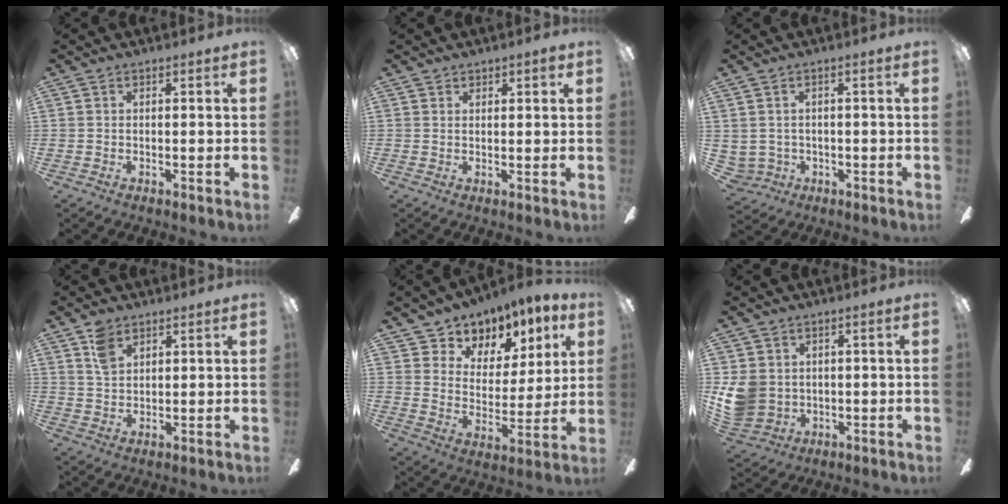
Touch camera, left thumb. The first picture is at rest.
{"total": 1.9, "force": [1.6, 0.9, 0.6], "torque": [-0.004, -0.003, 0.028]}
{"total": 2.8, "force": [0.4, 2.8, 0.3], "torque": [-0.021, -0.002, 0.006]}
{"total": 5.2, "force": [3.5, 3.0, 2.4], "torque": [-0.049, -0.001, 0.066]}
{"total": 8.8, "force": [6.6, 5.7, 1.3], "torque": [-0.019, -0.063, 0.121]}
{"total": 9.3, "force": [1.1, 8.4, 3.8], "torque": [-0.107, -0.001, 0.023]}